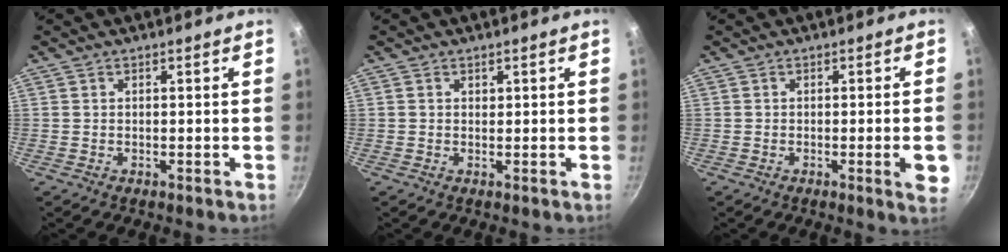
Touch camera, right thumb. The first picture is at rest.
{"total": 0.7, "force": [0.3, 0.5, 0.2], "torque": [-0.002, 0.001, 0.005]}
{"total": 4.8, "force": [-1.2, 0.6, 4.6], "torque": [-0.052, -0.001, -0.015]}